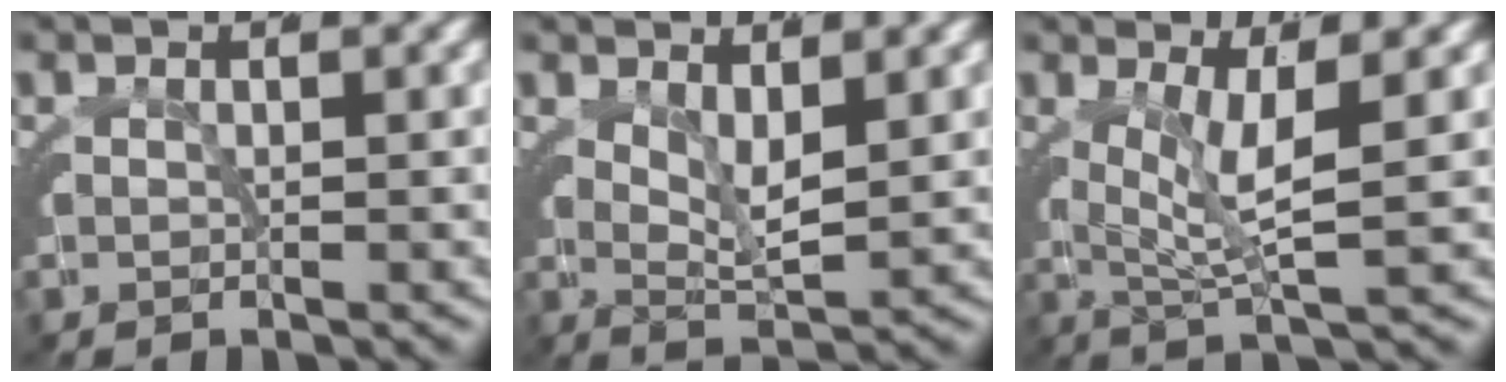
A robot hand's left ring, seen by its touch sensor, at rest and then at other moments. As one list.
[{"total": 3.4, "force": [1.8, 0.2, 2.9], "torque": [-0.044, -0.015, 0.041]}, {"total": 4.7, "force": [1.2, 0.4, 4.5], "torque": [-0.072, -0.008, 0.027]}]